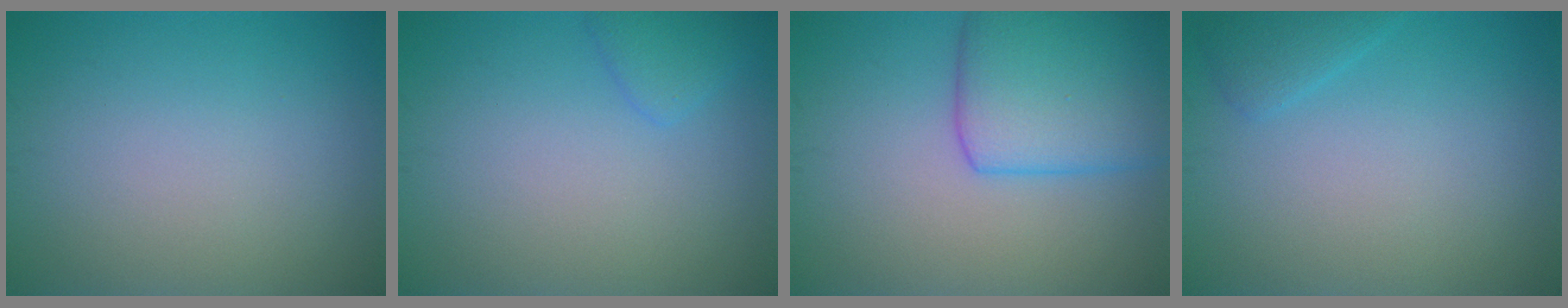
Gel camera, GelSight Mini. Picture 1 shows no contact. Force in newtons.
{"total": 1.5, "press": 1.5, "slide": 0.1}
{"total": 6.6, "press": 6.6, "slide": 0.4}
{"total": 1.4, "press": 1.4, "slide": 0.1}